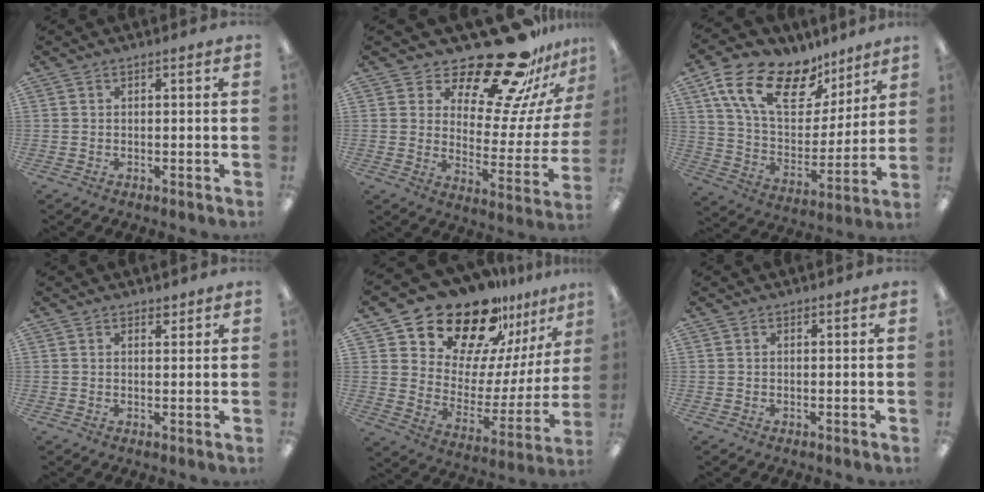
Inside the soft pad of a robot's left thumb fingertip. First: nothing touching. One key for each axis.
{"total": 22.3, "fx": 18.2, "fy": 6.4, "fz": 11.2, "tx": -0.161, "ty": -0.138, "tz": 0.298}
{"total": 20.2, "fx": 12.4, "fy": 10.7, "fz": 11.9, "tx": -0.223, "ty": -0.057, "tz": 0.225}
{"total": 1.7, "fx": 1.4, "fy": 0.9, "fz": 0.4, "tx": 0.007, "ty": -0.006, "tz": 0.023}
{"total": 22.4, "fx": 18.7, "fy": 10.1, "fz": 7.2, "tx": -0.126, "ty": -0.143, "tz": 0.333}
{"total": 0.0}